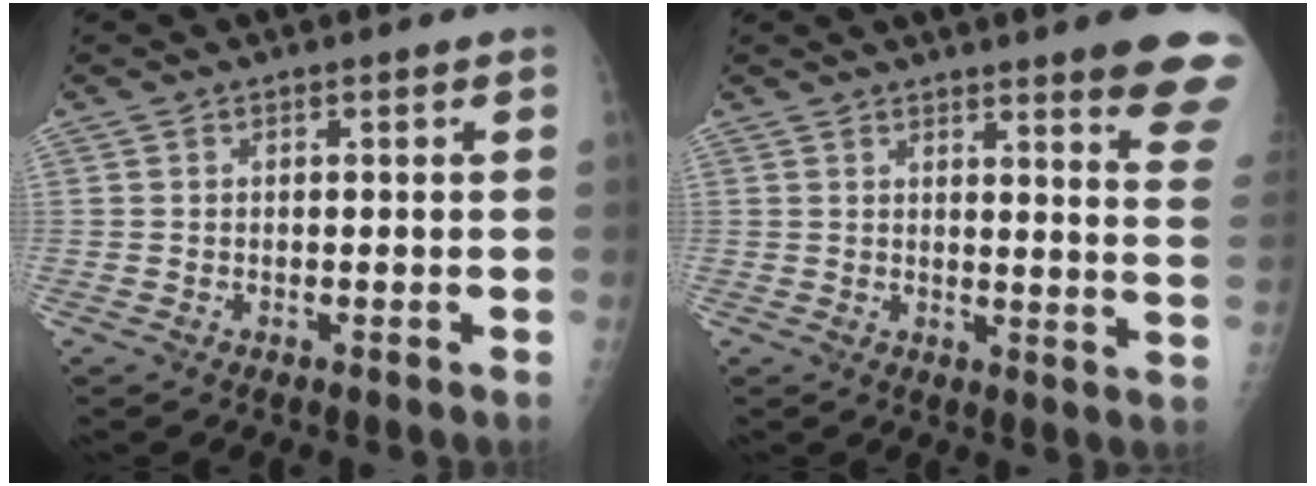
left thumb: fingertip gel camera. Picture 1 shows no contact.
{"total": 13.4, "force": [9.8, 1.0, 9.1], "torque": [-0.086, -0.061, 0.103]}